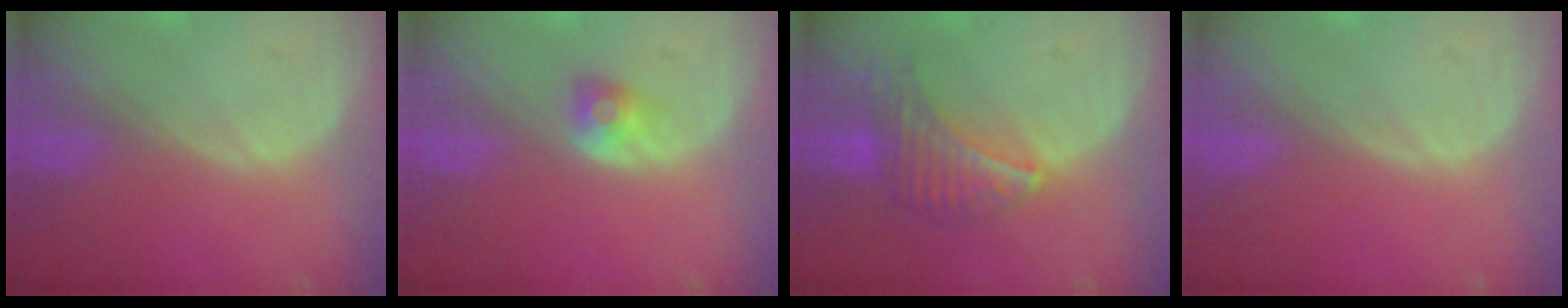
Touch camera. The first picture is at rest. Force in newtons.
{"total": 2.6, "press": 2.3, "slide": 1.1}
{"total": 6.7, "press": 6.6, "slide": 1.2}
{"total": 0.0}